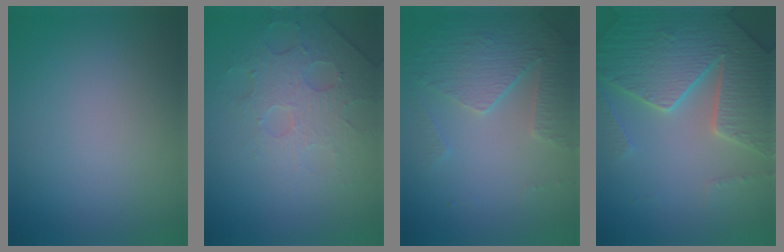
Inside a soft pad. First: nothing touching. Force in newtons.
{"total": 3.8, "press": 3.6, "slide": 1.3}
{"total": 3.7, "press": 3.5, "slide": 1.1}
{"total": 7.4, "press": 7.2, "slide": 1.9}